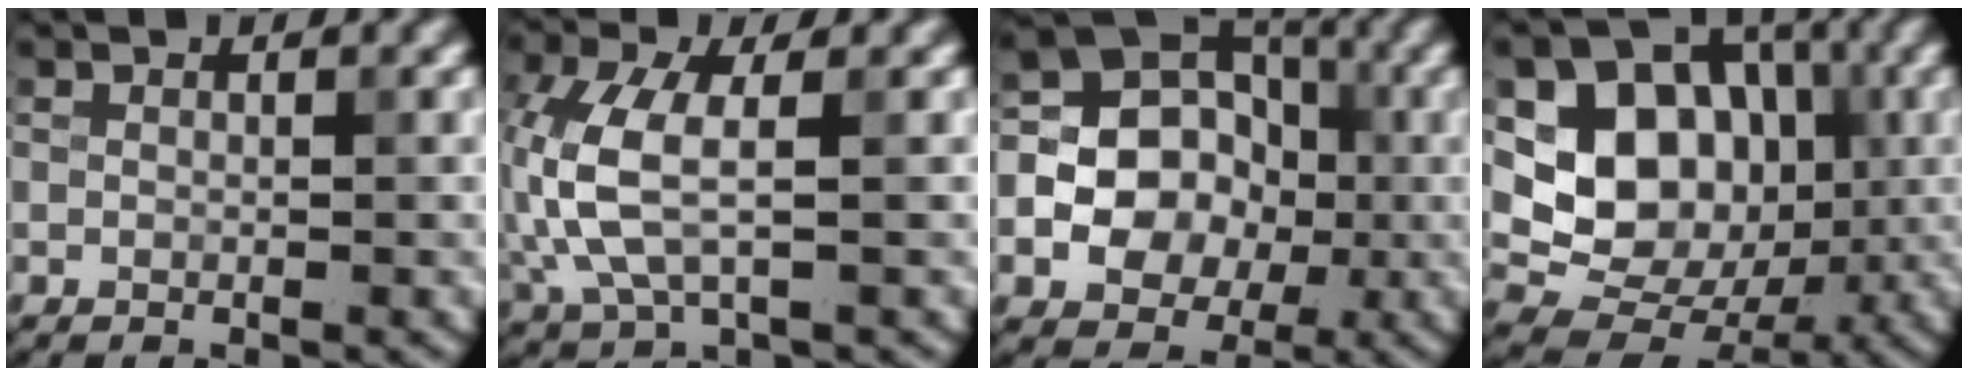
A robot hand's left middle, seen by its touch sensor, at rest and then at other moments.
{"total": 5.7, "force": [-0.1, 2.8, 5.0], "torque": [-0.136, 0.003, -0.003]}
{"total": 12.6, "force": [-2.1, 11.0, 5.6], "torque": [-0.103, 0.008, -0.053]}
{"total": 11.0, "force": [1.2, 9.1, 6.1], "torque": [-0.098, -0.003, 0.012]}